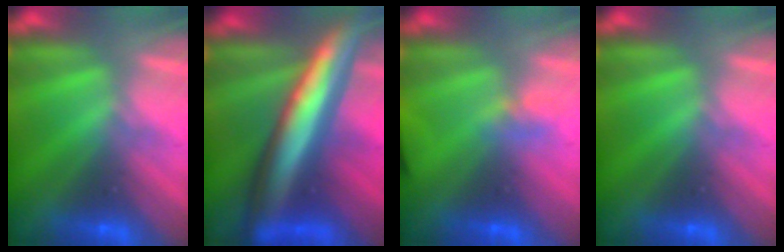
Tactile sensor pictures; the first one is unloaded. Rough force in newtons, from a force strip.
{"total": 8.4}
{"total": 3.5}
{"total": 0.0}